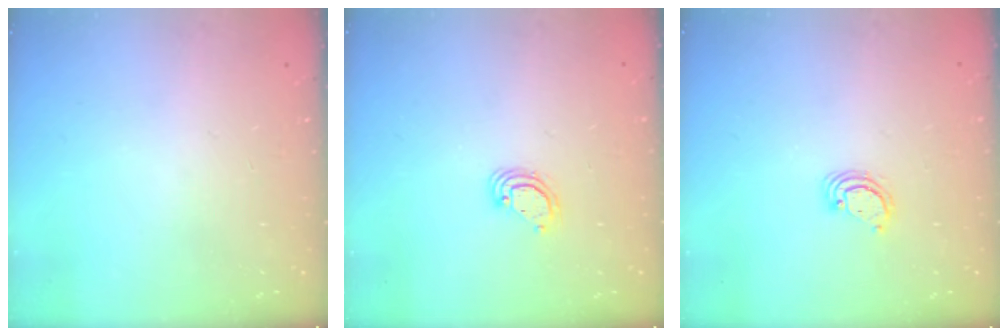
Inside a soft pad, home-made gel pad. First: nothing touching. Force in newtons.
{"total": 3.9, "press": 3.9, "slide": 0.1}
{"total": 2.9, "press": 2.9, "slide": 0.3}